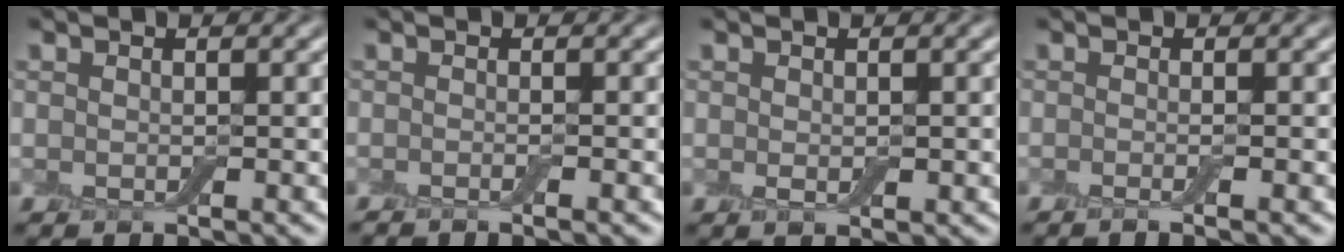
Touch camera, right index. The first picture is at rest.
{"total": 1.3, "force": [-0.7, 0.3, 1.1], "torque": [-0.007, -0.006, -0.015]}
{"total": 1.0, "force": [-0.1, 0.6, 0.8], "torque": [-0.015, -0.003, 0.001]}
{"total": 1.8, "force": [-0.5, 0.7, 1.6], "torque": [-0.007, -0.004, -0.015]}